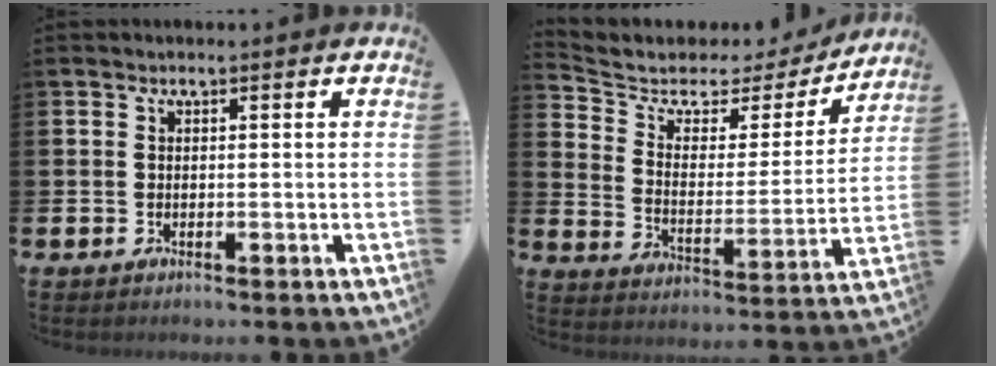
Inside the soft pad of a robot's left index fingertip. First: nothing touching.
{"total": 4.8, "force": [3.8, 2.6, 1.3], "torque": [-0.060, -0.031, 0.056]}